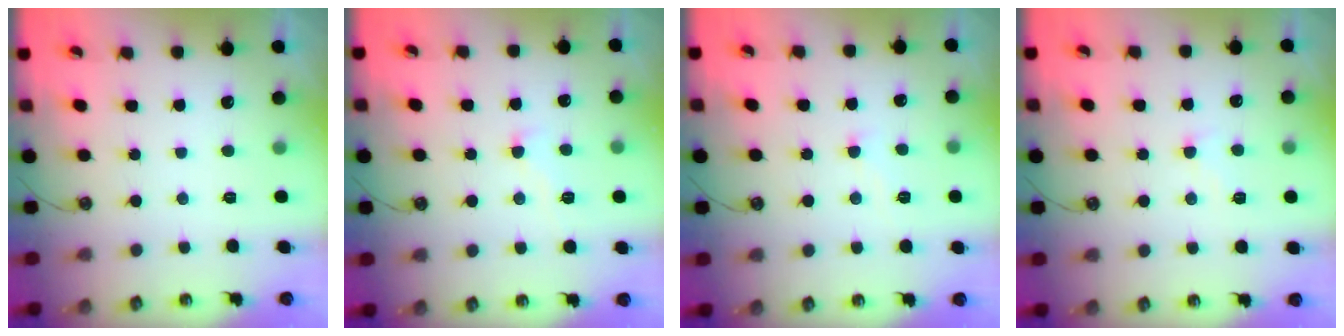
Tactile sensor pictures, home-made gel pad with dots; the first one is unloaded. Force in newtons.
{"total": 2.2, "press": 2.1, "slide": 0.6}
{"total": 4.1, "press": 4.1, "slide": 0.5}
{"total": 0.9, "press": 0.7, "slide": 0.5}